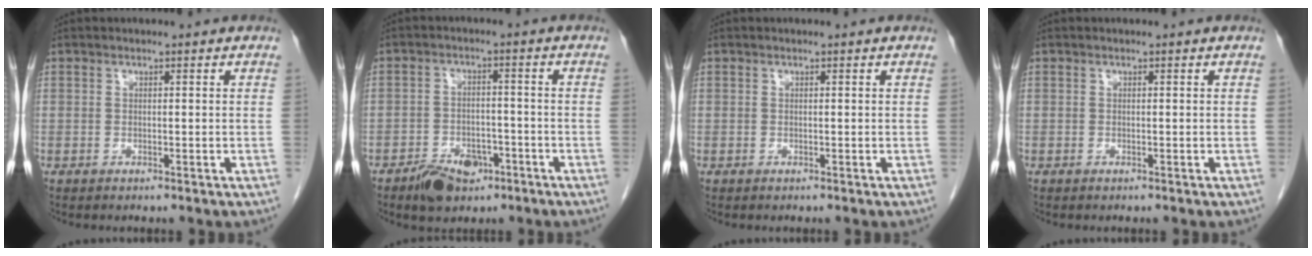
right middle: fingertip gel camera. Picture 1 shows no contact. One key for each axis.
{"total": 6.2, "fx": -4.0, "fy": 3.5, "fz": 3.1, "tx": -0.052, "ty": 0.004, "tz": -0.059}
{"total": 0.0}
{"total": 0.0}